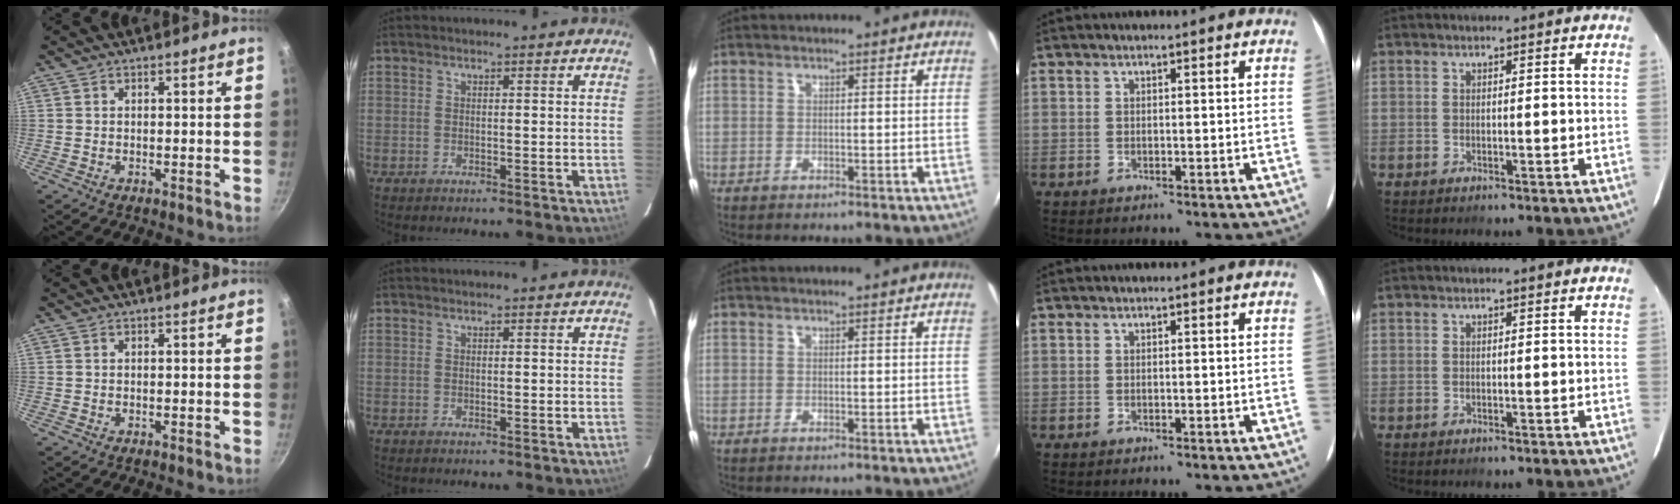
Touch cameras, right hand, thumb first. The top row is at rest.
{}